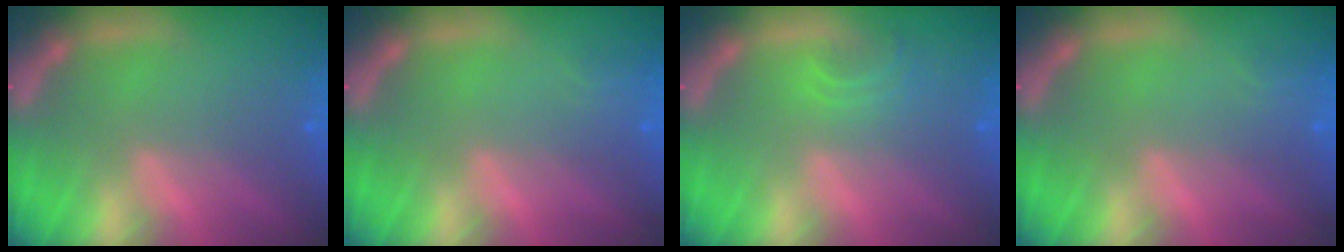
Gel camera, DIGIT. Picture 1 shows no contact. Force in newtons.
{"total": 0.9}
{"total": 1.9}
{"total": 0.9}